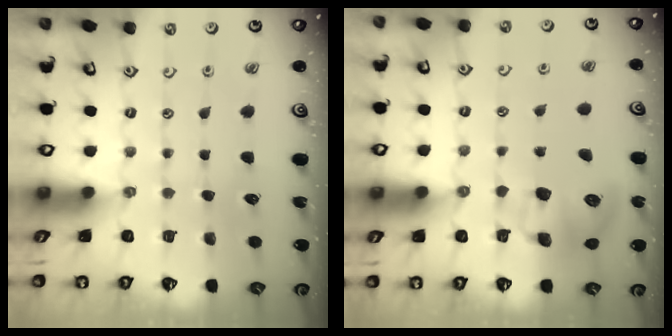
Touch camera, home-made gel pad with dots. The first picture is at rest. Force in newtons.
{"total": 9.4, "press": 9.3, "slide": 1.1}